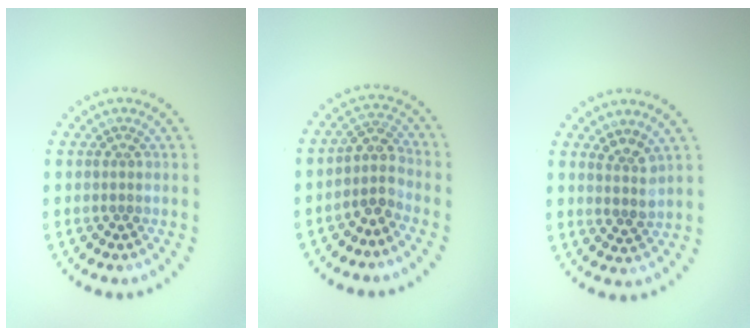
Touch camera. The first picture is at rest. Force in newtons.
{"total": 2.5, "press": 1.9, "slide": 1.6}
{"total": 1.8, "press": 1.4, "slide": 1.1}